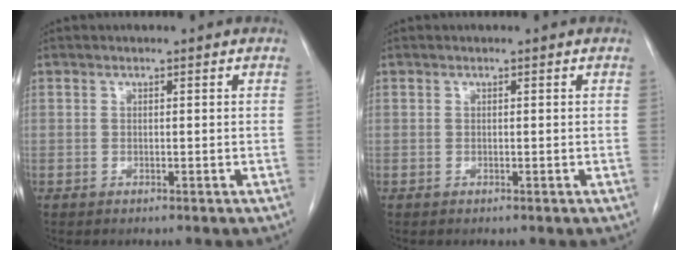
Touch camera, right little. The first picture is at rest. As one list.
[{"total": 0.0}]